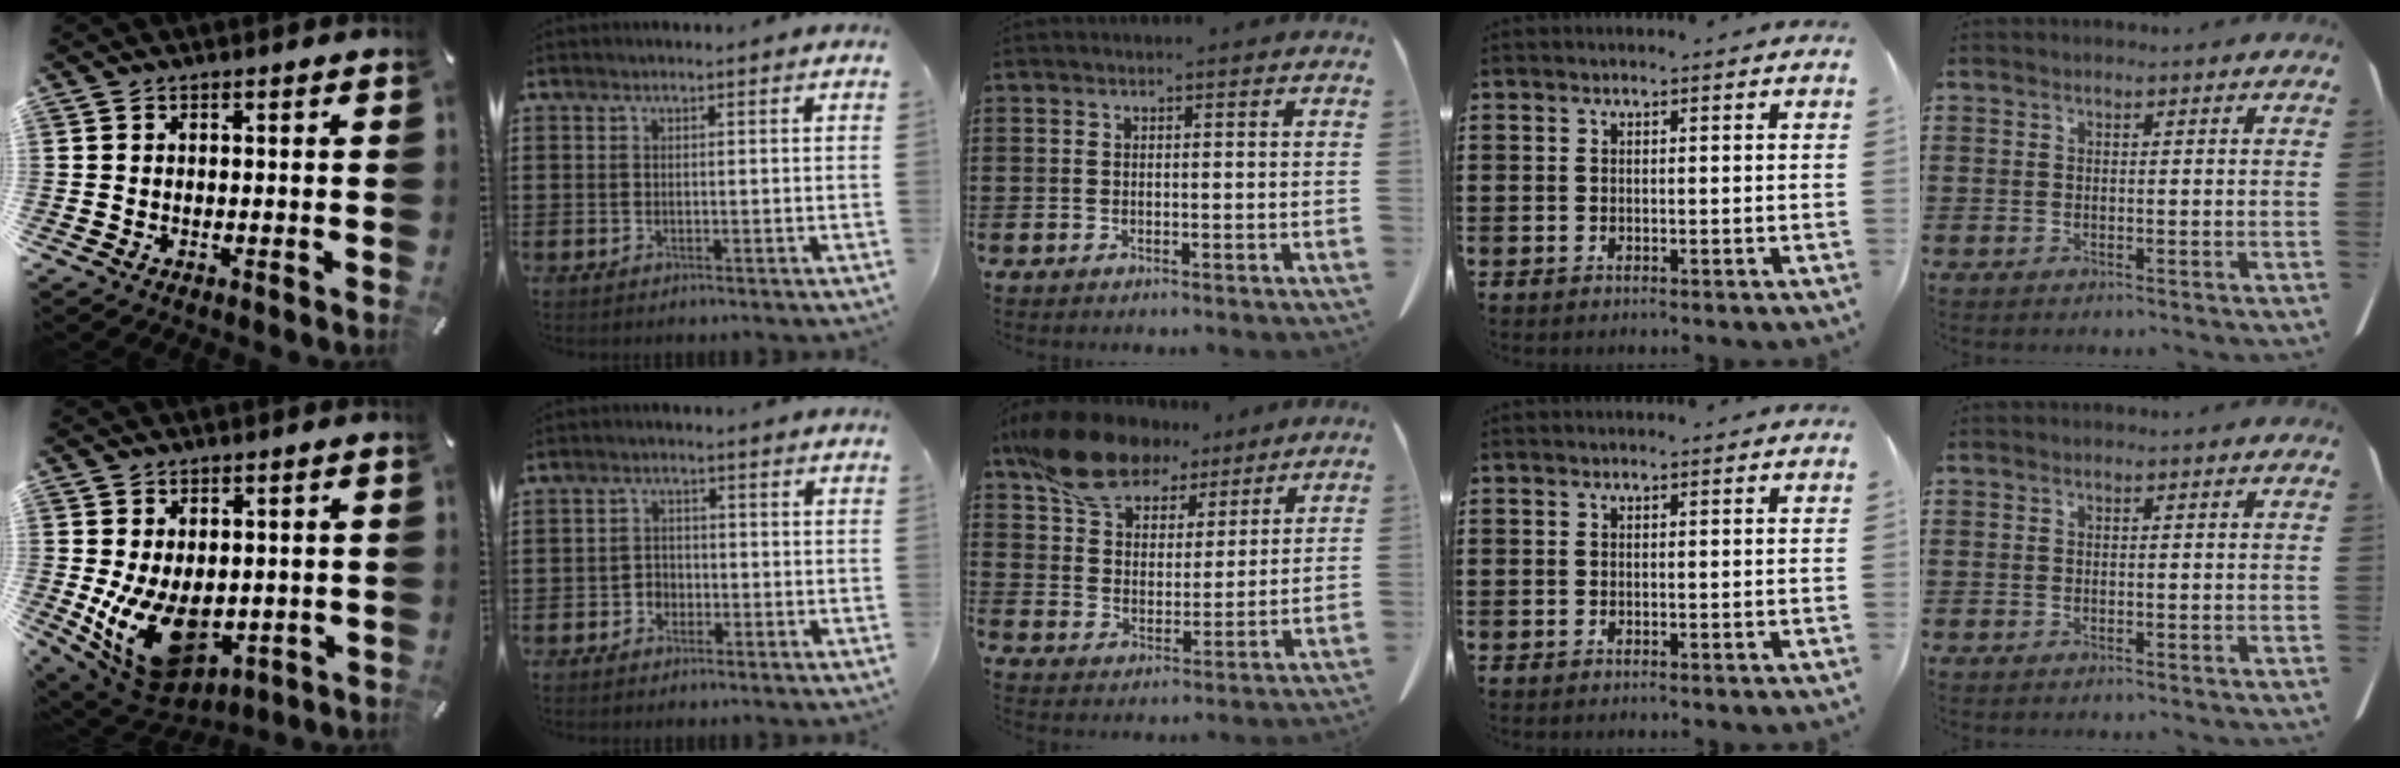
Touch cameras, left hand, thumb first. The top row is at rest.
{"thumb": {"total": 14.5, "force": [-2.0, 9.9, 10.4], "torque": [-0.185, -0.009, -0.023]}, "index": {"total": 2.2, "force": [-1.5, 1.6, 0.3], "torque": [-0.013, 0.003, -0.034]}, "middle": {"total": 11.9, "force": [9.5, 5.1, 4.9], "torque": [-0.129, -0.031, 0.183]}}